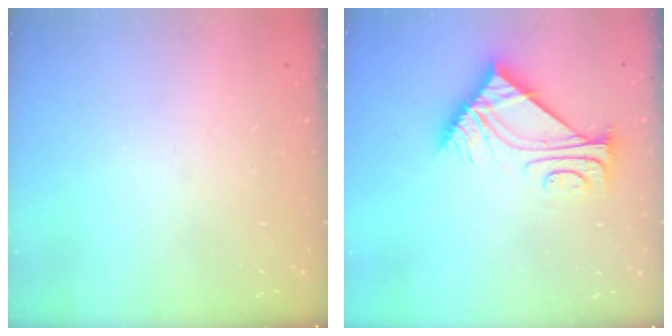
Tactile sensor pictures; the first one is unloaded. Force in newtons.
{"total": 8.1, "press": 8.1, "slide": 0.3}